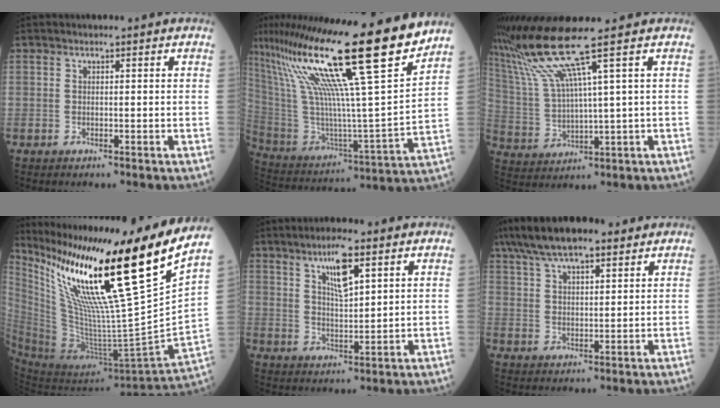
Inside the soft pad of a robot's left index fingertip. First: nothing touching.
{"total": 27.7, "force": [19.6, -0.6, 19.5], "torque": [-0.363, -0.021, 0.331]}
{"total": 9.5, "force": [7.0, -2.7, 5.8], "torque": [-0.131, 0.000, 0.148]}
{"total": 31.3, "force": [20.7, -2.4, 23.3], "torque": [-0.399, -0.073, 0.342]}
{"total": 6.4, "force": [3.6, 1.2, 5.1], "torque": [-0.100, 0.001, 0.066]}
{"total": 12.3, "force": [9.2, 3.7, 7.4], "torque": [-0.147, 0.040, 0.162]}